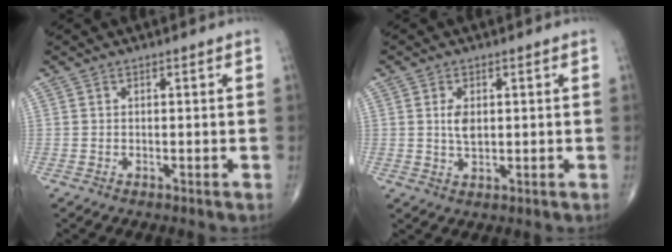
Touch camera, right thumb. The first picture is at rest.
{"total": 3.7, "force": [0.7, 2.1, 2.9], "torque": [-0.049, -0.007, 0.014]}